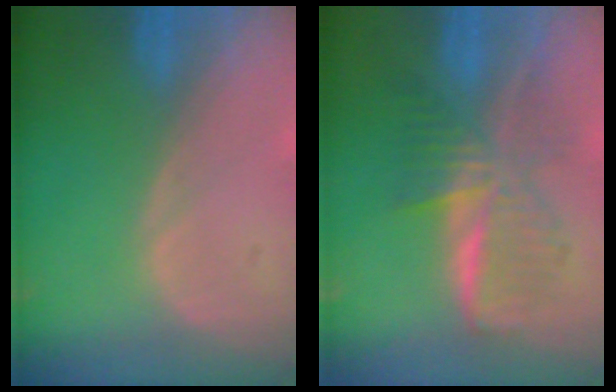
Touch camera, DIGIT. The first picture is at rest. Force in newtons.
{"total": 7.7, "press": 7.7, "slide": 0.3}